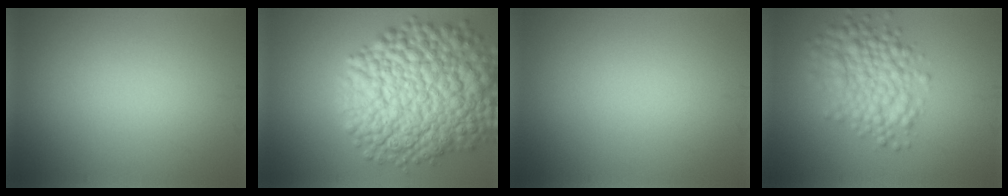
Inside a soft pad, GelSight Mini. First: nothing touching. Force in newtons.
{"total": 14.4, "press": 14.3, "slide": 0.5}
{"total": 0.0}
{"total": 5.9, "press": 5.9, "slide": 0.1}